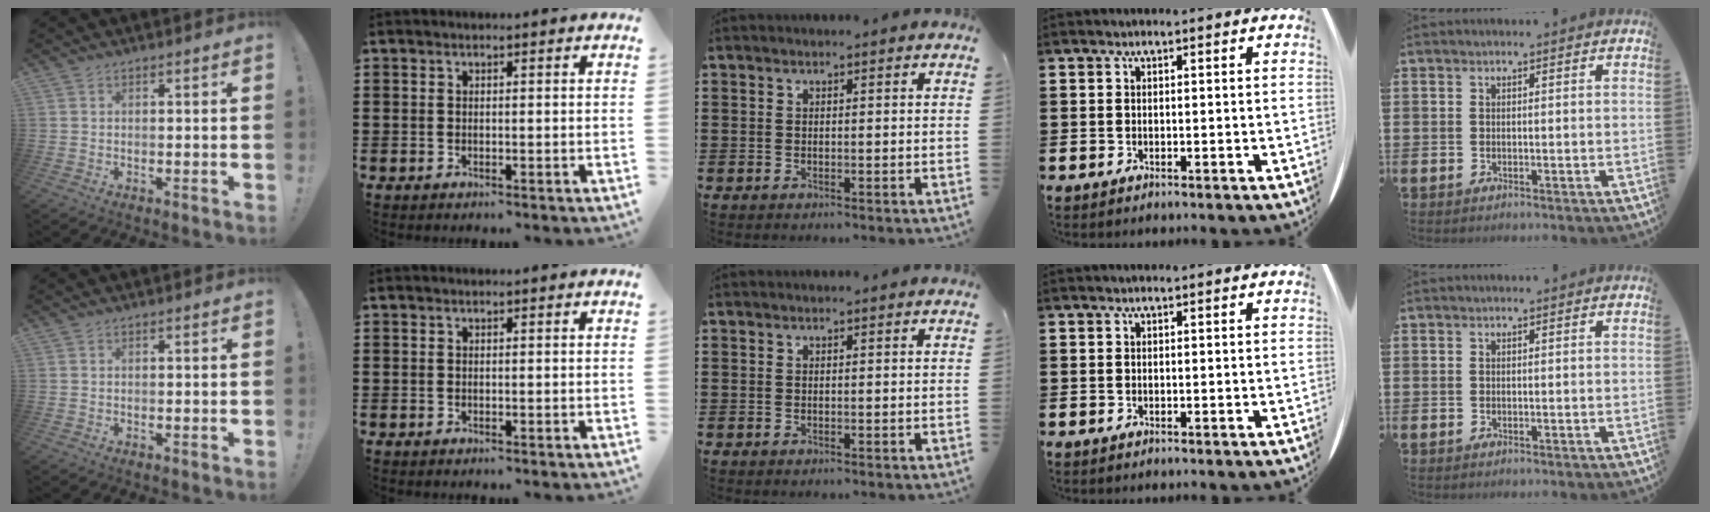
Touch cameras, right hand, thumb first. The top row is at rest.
{}